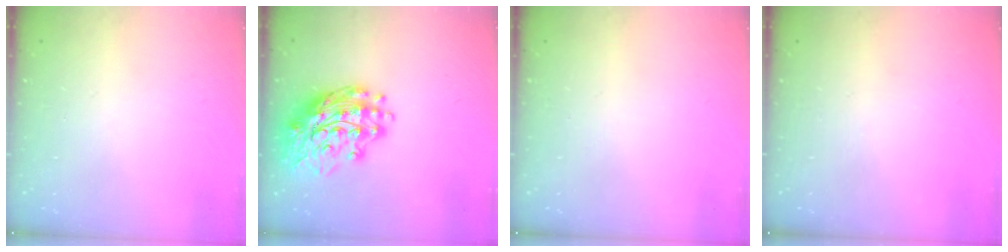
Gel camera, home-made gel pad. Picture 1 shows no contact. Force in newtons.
{"total": 16.6, "press": 16.5, "slide": 1.7}
{"total": 0.0}
{"total": 0.0}